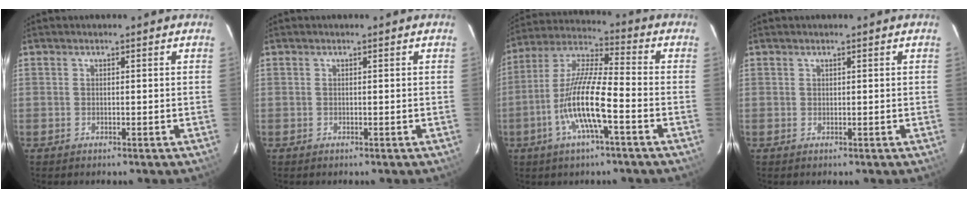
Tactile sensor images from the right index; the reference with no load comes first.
{"total": 0.0}
{"total": 12.7, "force": [-4.6, 1.9, 11.6], "torque": [-0.237, -0.002, -0.095]}
{"total": 0.0}